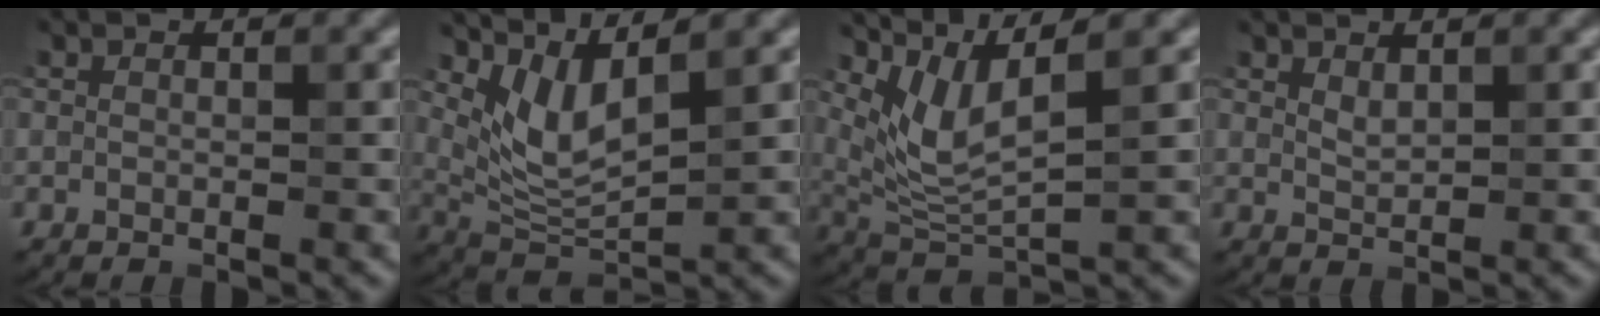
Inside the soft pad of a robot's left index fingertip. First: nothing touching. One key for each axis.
{"total": 4.7, "fx": 2.7, "fy": 1.5, "fz": 3.5, "tx": -0.081, "ty": -0.015, "tz": 0.061}
{"total": 4.9, "fx": 2.7, "fy": 1.2, "fz": 3.9, "tx": -0.093, "ty": -0.009, "tz": 0.065}
{"total": 1.1, "fx": 0.9, "fy": 0.4, "fz": 0.6, "tx": -0.016, "ty": -0.001, "tz": 0.020}